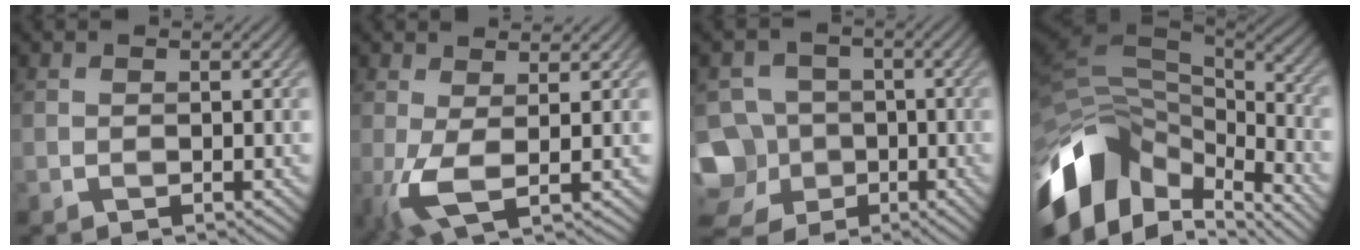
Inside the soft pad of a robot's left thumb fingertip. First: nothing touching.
{"total": 4.1, "force": [0.3, 1.0, 4.0], "torque": [-0.096, -0.002, 0.003]}
{"total": 11.1, "force": [-4.6, 9.6, 3.2], "torque": [-0.115, -0.028, -0.100]}
{"total": 15.2, "force": [-5.6, 9.6, 10.3], "torque": [-0.263, -0.033, -0.081]}